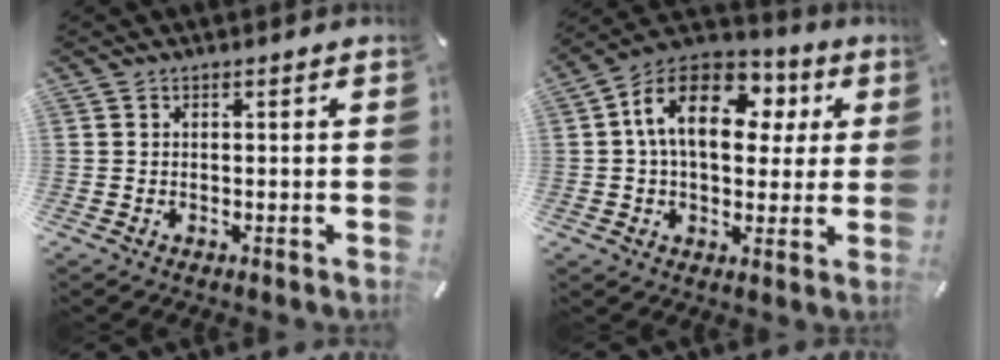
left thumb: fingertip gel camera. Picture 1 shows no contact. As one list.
[{"total": 17.2, "force": [4.4, 11.5, 12.0], "torque": [-0.222, 0.002, 0.074]}]